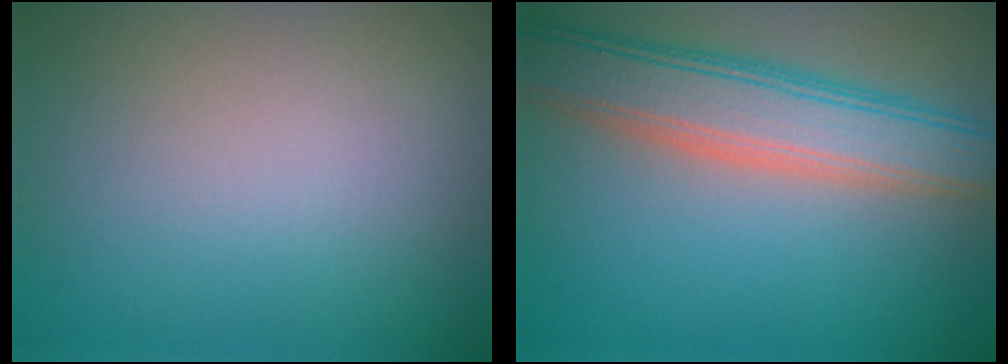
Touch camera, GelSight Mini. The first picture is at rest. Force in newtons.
{"total": 6.9, "press": 6.9, "slide": 0.2}